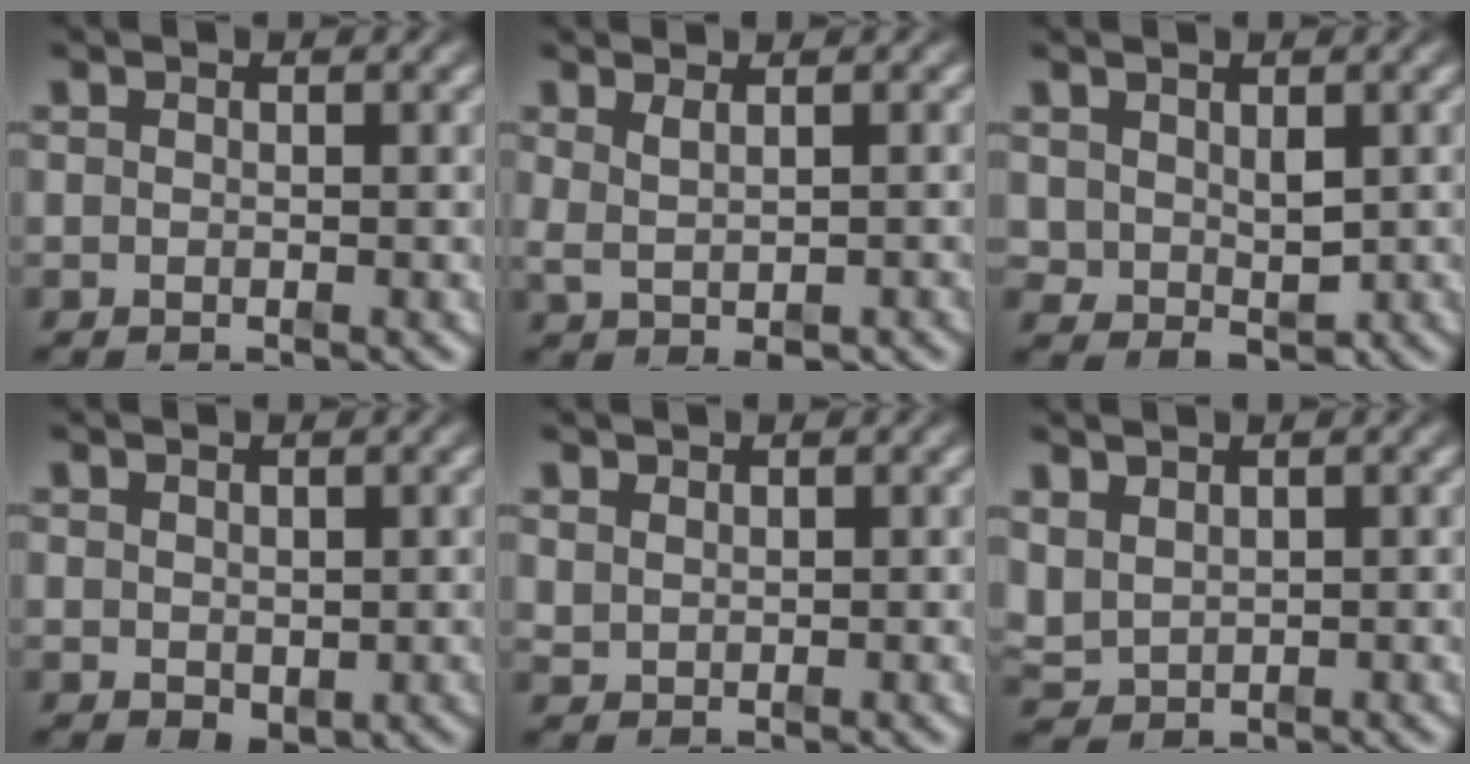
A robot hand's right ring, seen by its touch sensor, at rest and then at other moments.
{"total": 1.8, "force": [0.3, 0.2, 1.8], "torque": [-0.028, -0.004, 0.019]}
{"total": 2.0, "force": [0.4, 1.2, 1.6], "torque": [-0.018, -0.018, 0.026]}
{"total": 1.6, "force": [-0.4, 0.7, 1.4], "torque": [0.001, -0.014, 0.010]}
{"total": 1.3, "force": [1.2, 0.1, 0.0], "torque": [0.010, 0.000, 0.035]}
{"total": 3.0, "force": [0.9, 2.6, 1.1], "torque": [-0.044, -0.011, 0.032]}